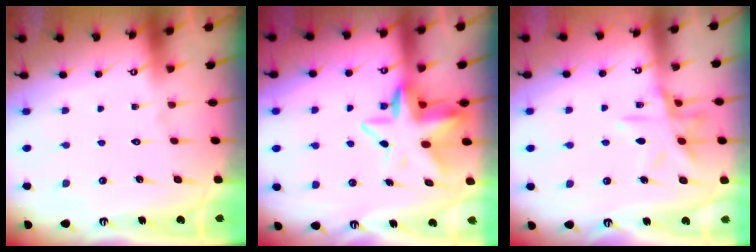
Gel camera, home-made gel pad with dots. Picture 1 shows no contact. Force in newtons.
{"total": 10.1, "press": 9.8, "slide": 2.4}
{"total": 12.7, "press": 12.7, "slide": 0.8}